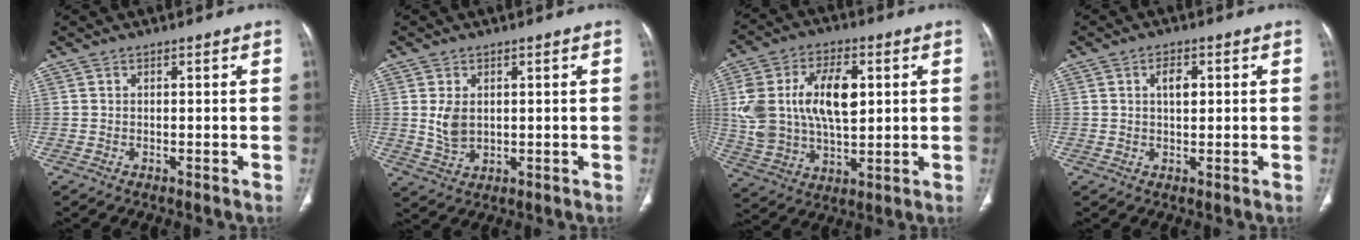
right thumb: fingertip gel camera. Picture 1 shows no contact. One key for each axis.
{"total": 4.5, "fx": 0.8, "fy": 3.1, "fz": 3.3, "tx": -0.057, "ty": -0.010, "tz": 0.023}
{"total": 18.0, "fx": 3.3, "fy": 10.4, "fz": 14.4, "tx": -0.259, "ty": 0.003, "tz": 0.066}
{"total": 3.4, "fx": 0.9, "fy": 1.8, "fz": 2.6, "tx": -0.035, "ty": -0.004, "tz": 0.015}